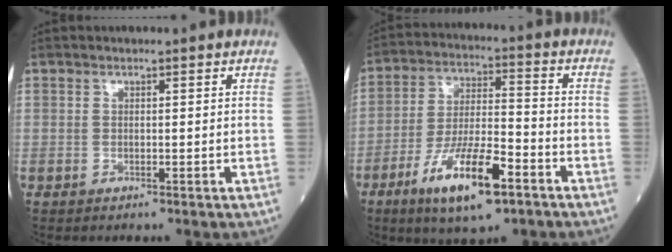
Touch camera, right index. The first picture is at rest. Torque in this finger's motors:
{"motor_torque": [1.08, -1.06, 0.57, 0.21]}